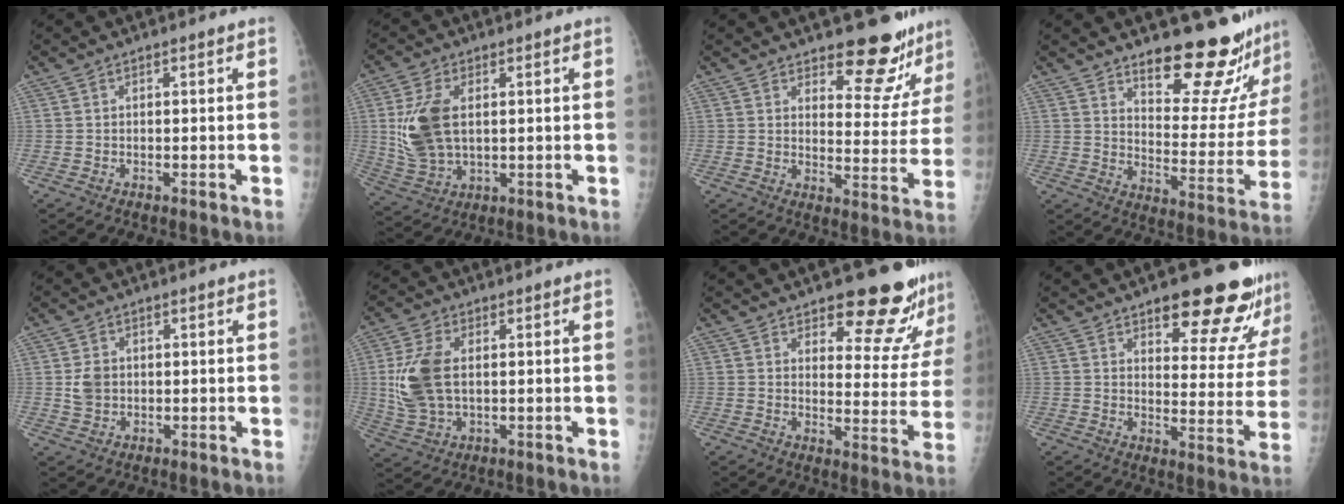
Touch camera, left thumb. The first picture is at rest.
{"total": 11.3, "force": [1.5, 6.8, 8.9], "torque": [-0.177, -0.007, 0.037]}
{"total": 12.4, "force": [10.7, 4.6, 4.2], "torque": [-0.007, -0.092, 0.135]}
{"total": 20.0, "force": [17.2, 4.9, 8.8], "torque": [-0.075, -0.155, 0.234]}
{"total": 3.7, "force": [0.2, 3.1, 2.0], "torque": [-0.022, 0.000, 0.007]}
{"total": 10.6, "force": [0.9, 6.5, 8.4], "torque": [-0.177, -0.002, 0.024]}
{"total": 14.7, "force": [12.0, 4.9, 7.0], "torque": [-0.039, -0.094, 0.147]}
{"total": 17.6, "force": [12.7, 5.8, 10.7], "torque": [-0.091, -0.078, 0.164]}